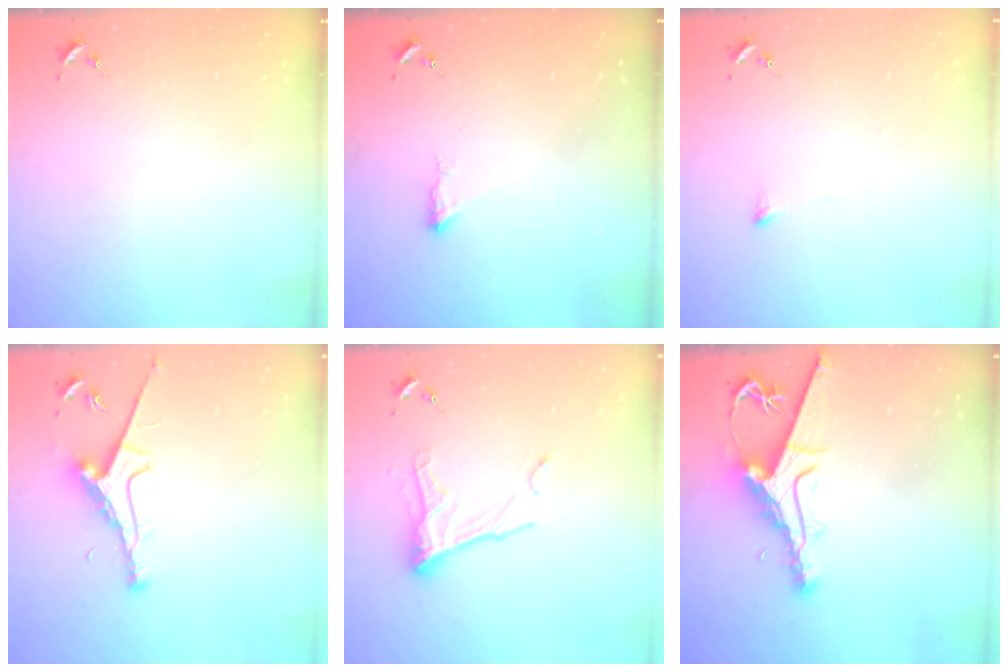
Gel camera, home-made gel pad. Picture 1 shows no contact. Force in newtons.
{"total": 3.7, "press": 3.7, "slide": 0.7}
{"total": 2.7, "press": 2.6, "slide": 0.5}
{"total": 9.2, "press": 9.1, "slide": 1.3}
{"total": 13.2, "press": 13.2, "slide": 0.8}
{"total": 10.7, "press": 10.6, "slide": 1.0}